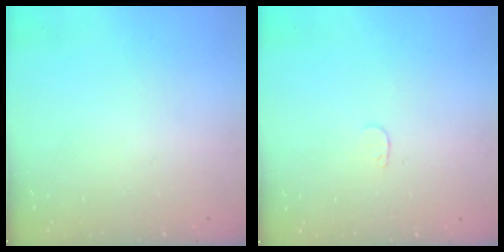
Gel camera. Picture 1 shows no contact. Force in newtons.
{"total": 3.2, "press": 3.2, "slide": 0.3}